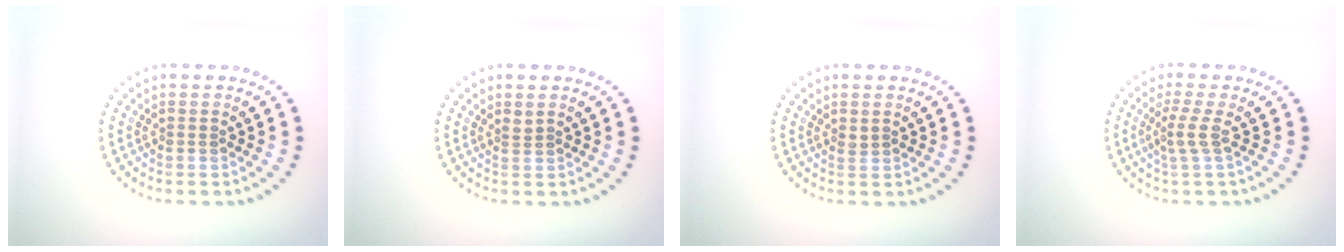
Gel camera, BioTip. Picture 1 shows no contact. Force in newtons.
{"total": 0.9, "press": 0.5, "slide": 0.8}
{"total": 0.6, "press": 0.4, "slide": 0.4}
{"total": 2.0, "press": 1.4, "slide": 1.5}